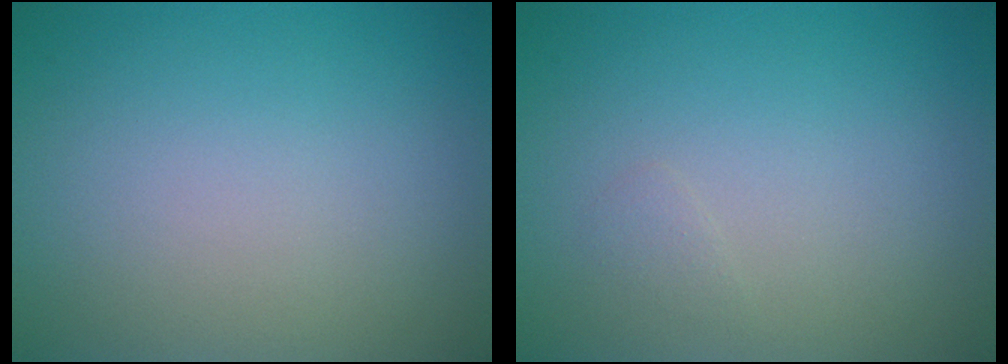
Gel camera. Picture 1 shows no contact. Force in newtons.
{"total": 0.5, "press": 0.5, "slide": 0.0}